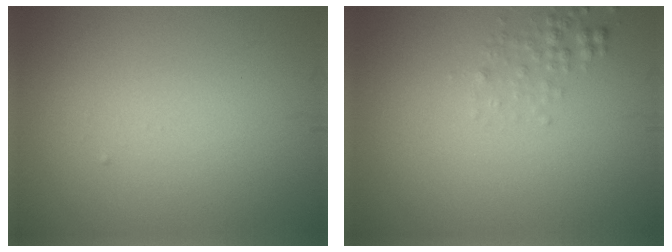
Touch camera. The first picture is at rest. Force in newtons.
{"total": 1.3, "press": 1.3, "slide": 0.1}